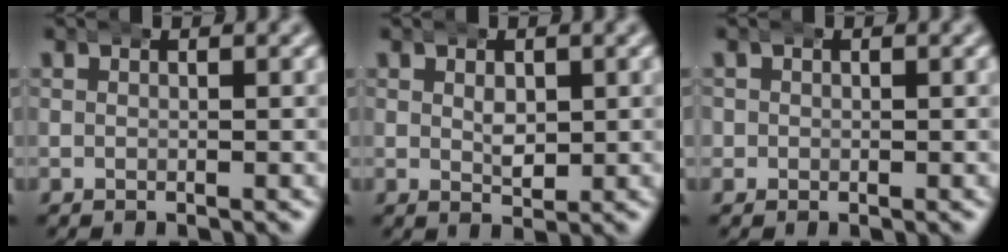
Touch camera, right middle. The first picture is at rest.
{"total": 1.9, "force": [0.4, 1.1, 1.4], "torque": [-0.026, -0.014, 0.014]}
{"total": 1.3, "force": [0.1, 1.3, 0.0], "torque": [-0.003, -0.001, -0.002]}